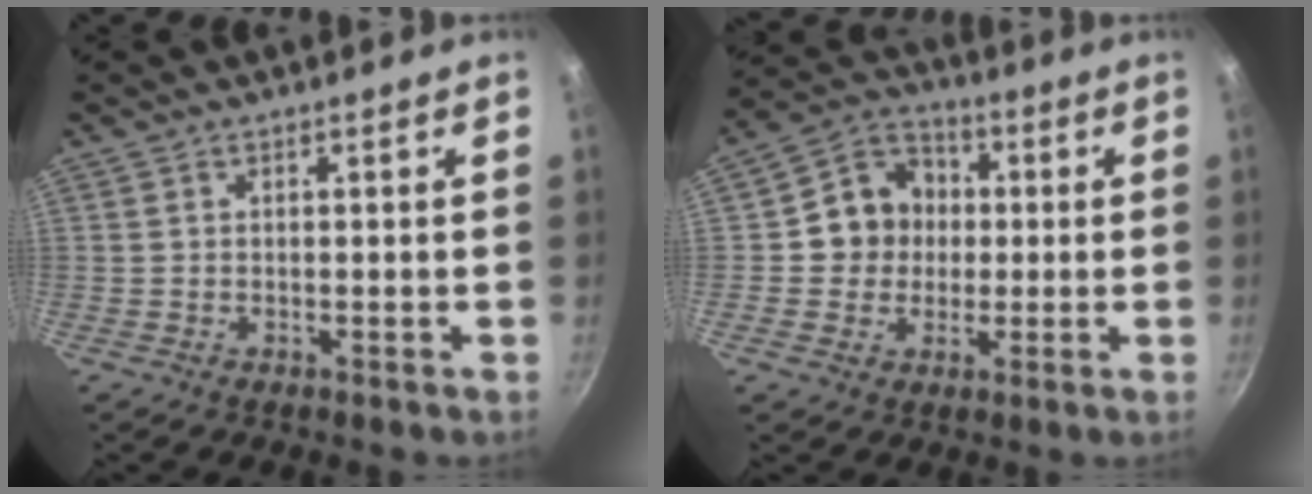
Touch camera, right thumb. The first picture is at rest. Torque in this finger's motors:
{"motor_torque": [-0.17, -0.09, 0.44, -0.39, 0.13]}